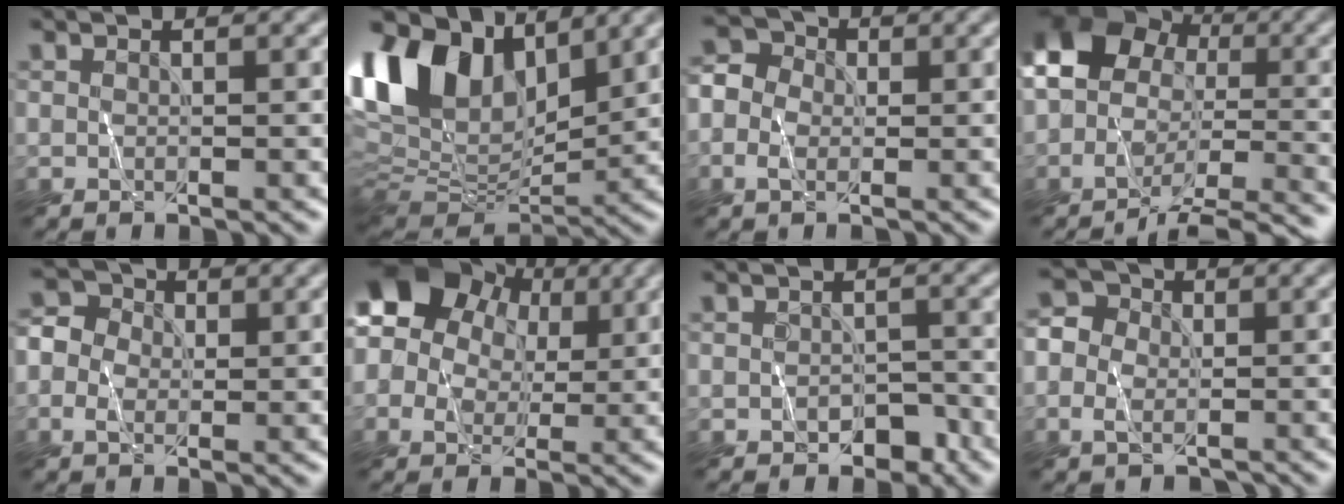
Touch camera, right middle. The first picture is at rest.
{"total": 15.1, "force": [6.5, 8.8, 10.4], "torque": [-0.216, 0.031, 0.112]}
{"total": 3.5, "force": [-0.8, 2.9, 1.8], "torque": [-0.033, 0.008, -0.019]}
{"total": 10.5, "force": [-4.3, 7.7, 5.6], "torque": [-0.090, -0.004, -0.061]}
{"total": 3.2, "force": [-0.2, 2.7, 1.7], "torque": [-0.033, 0.008, -0.009]}
{"total": 10.6, "force": [4.4, 7.9, 5.5], "torque": [-0.094, 0.041, 0.047]}
{"total": 2.3, "force": [-1.2, 1.5, 1.3], "torque": [-0.018, -0.001, -0.015]}
{"total": 4.3, "force": [-1.4, 3.6, 1.7], "torque": [-0.016, 0.009, -0.034]}